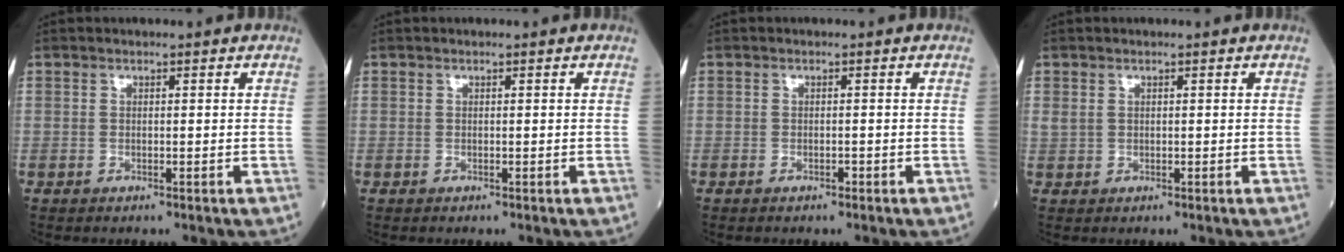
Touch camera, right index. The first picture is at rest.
{"total": 0.0}
{"total": 0.6, "force": [-0.4, 0.3, 0.4], "torque": [-0.005, 0.000, -0.005]}
{"total": 1.1, "force": [0.5, 0.8, 0.4], "torque": [-0.011, 0.008, 0.013]}